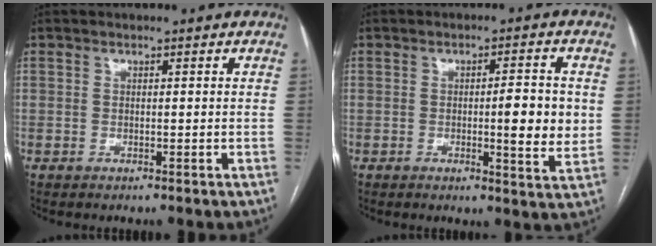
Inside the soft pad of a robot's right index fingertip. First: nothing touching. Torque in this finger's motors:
{"motor_torque": [0.79, 0.57, 0.50, 0.07]}